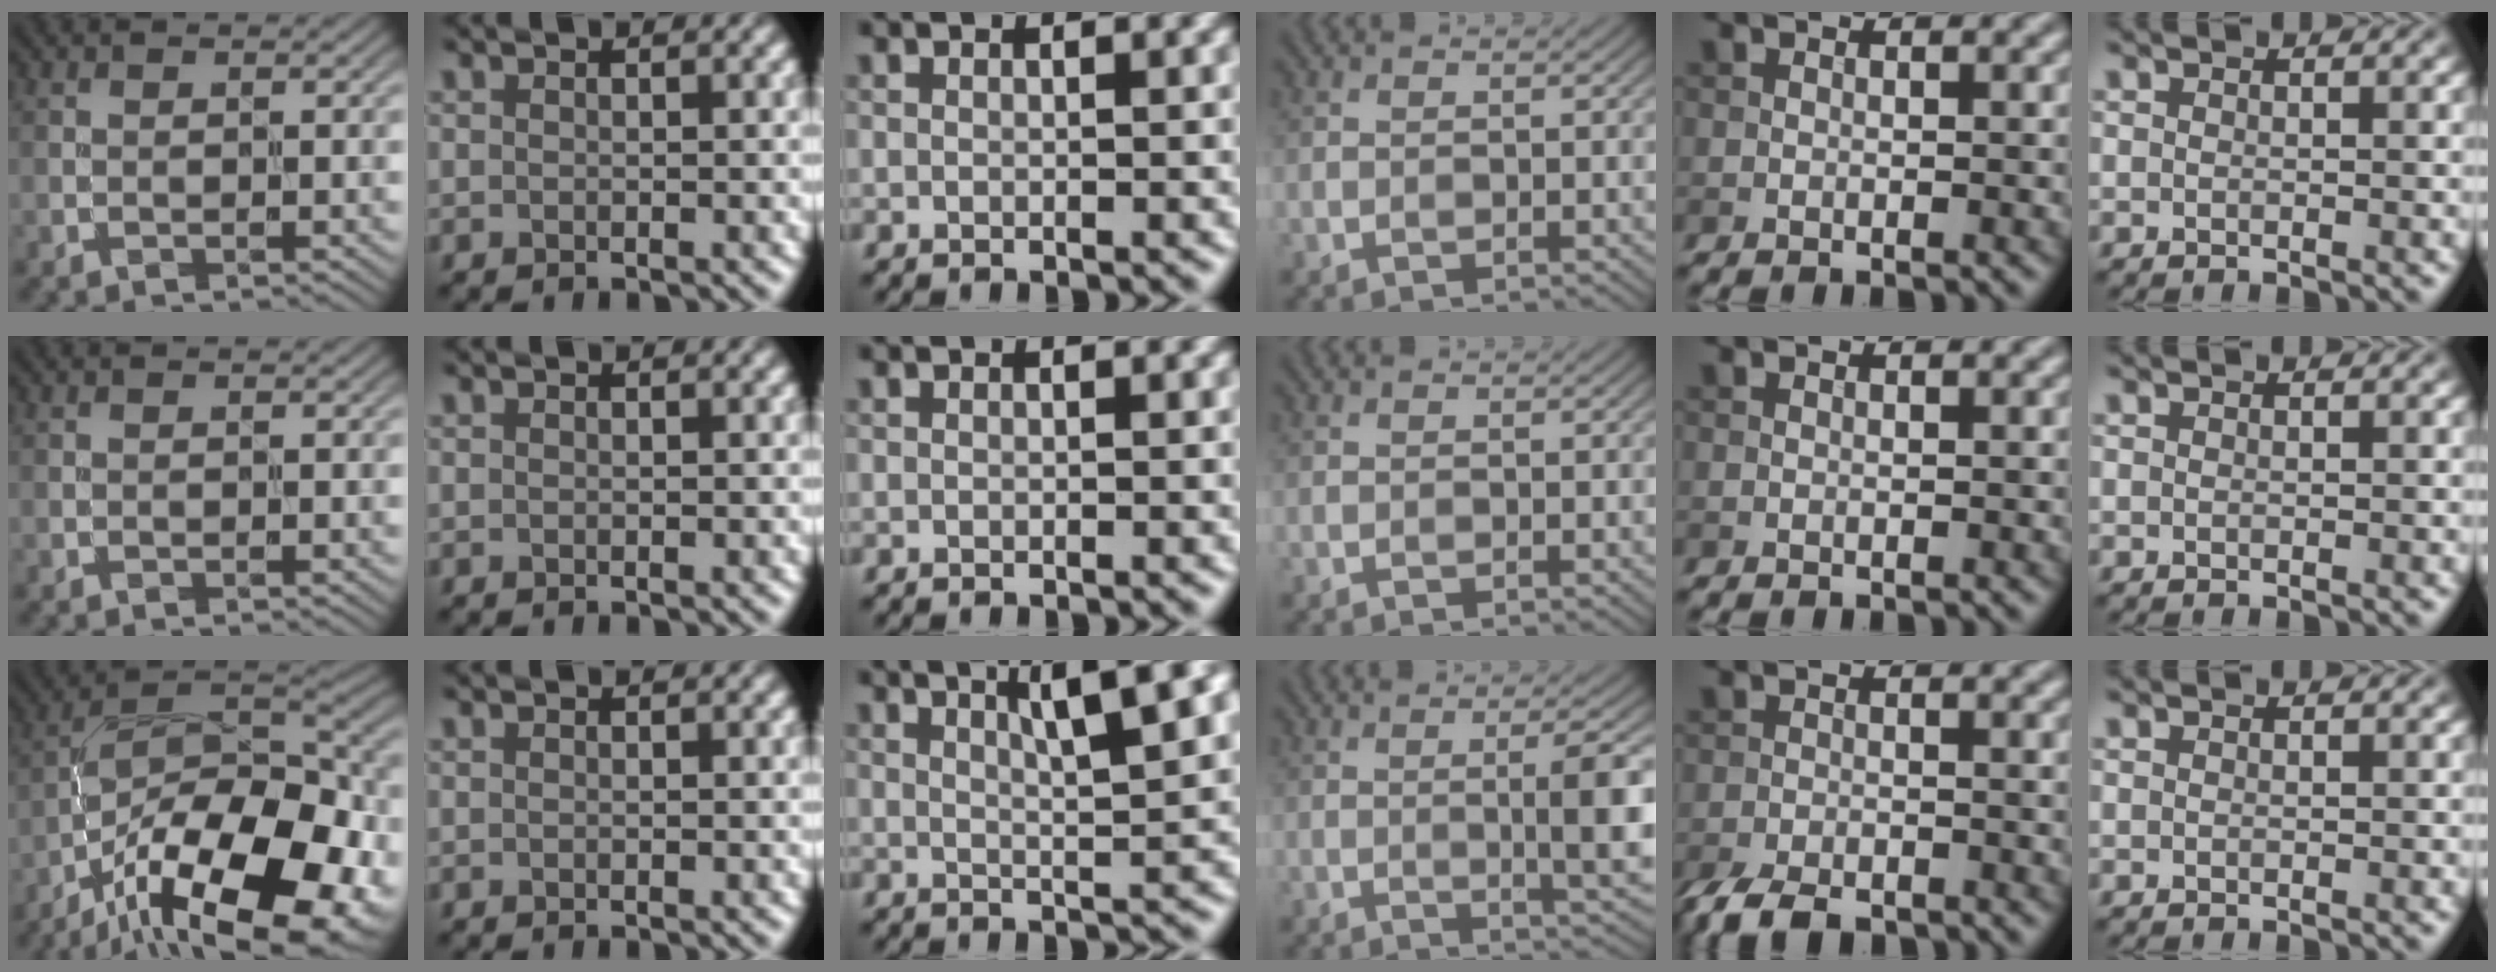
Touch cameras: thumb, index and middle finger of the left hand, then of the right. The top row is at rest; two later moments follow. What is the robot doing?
{"motion": "screw", "object": "medicine bottle"}